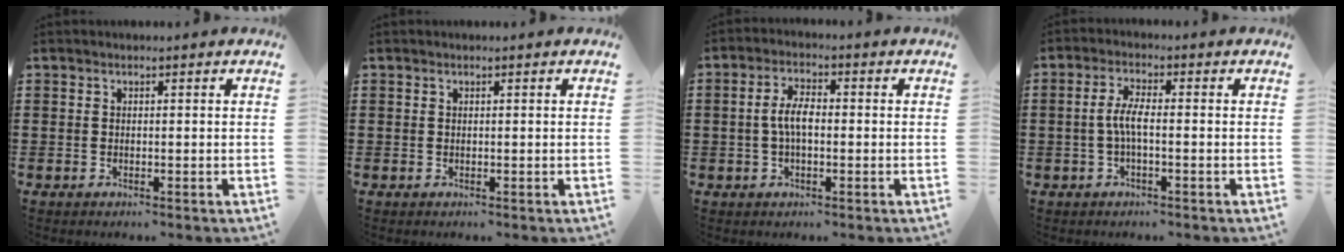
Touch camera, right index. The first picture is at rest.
{"total": 0.0}
{"total": 4.8, "force": [-0.4, 2.1, 4.2], "torque": [-0.092, 0.001, -0.013]}
{"total": 4.0, "force": [-0.8, 1.0, 3.8], "torque": [-0.090, -0.004, -0.023]}